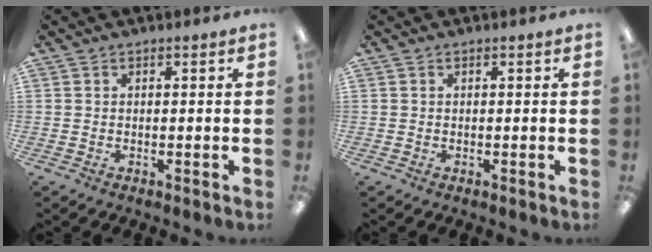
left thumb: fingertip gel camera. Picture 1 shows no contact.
{"total": 0.0}